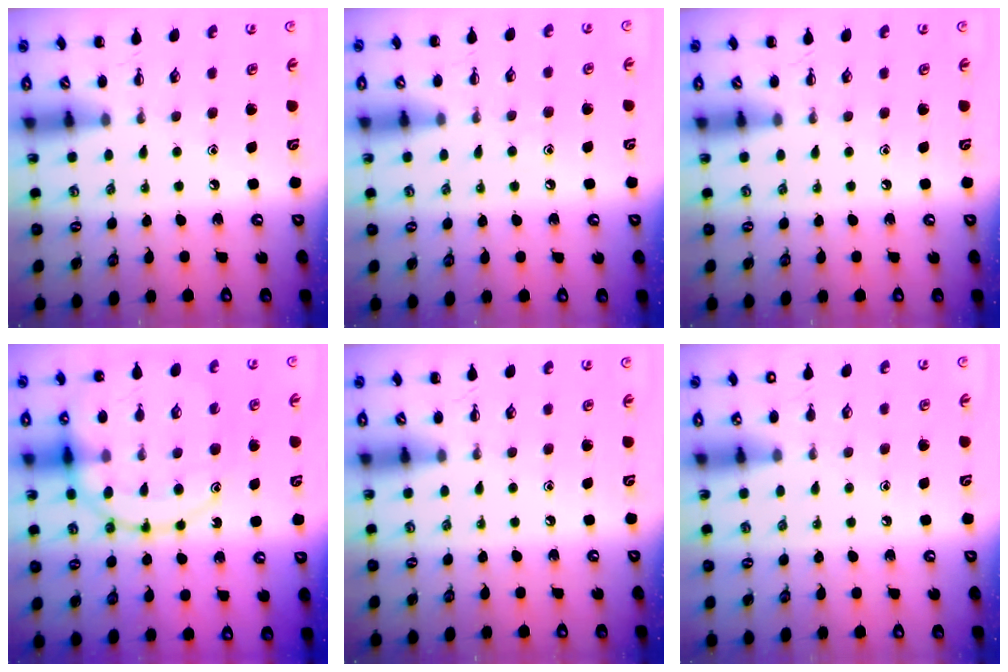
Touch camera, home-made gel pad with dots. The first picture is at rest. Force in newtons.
{"total": 5.7, "press": 5.5, "slide": 1.5}
{"total": 0.0}
{"total": 19.1, "press": 19.0, "slide": 2.4}
{"total": 0.0}
{"total": 1.1, "press": 1.1, "slide": 0.2}